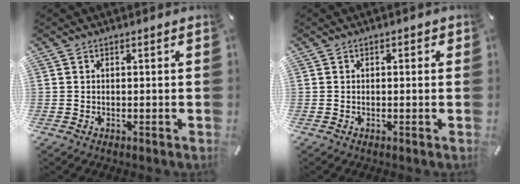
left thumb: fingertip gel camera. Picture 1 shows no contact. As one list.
[{"total": 0.8, "force": [-0.1, 0.5, 0.6], "torque": [-0.011, 0.004, -0.003]}]